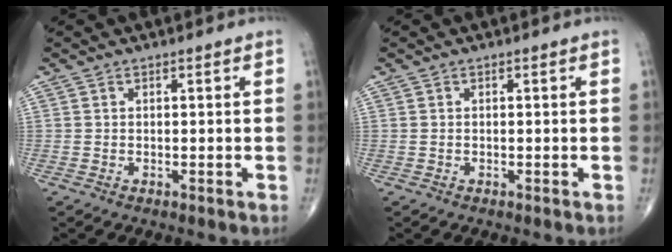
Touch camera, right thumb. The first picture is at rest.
{"total": 0.0}